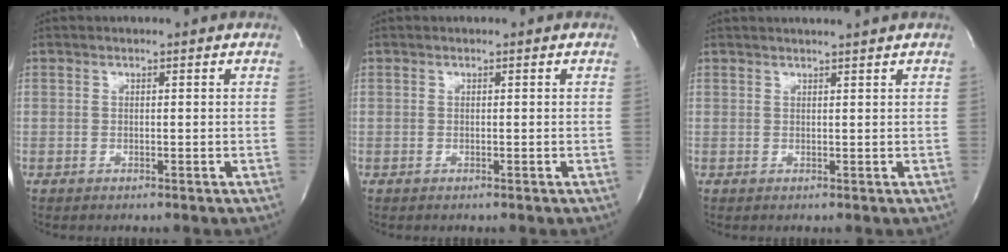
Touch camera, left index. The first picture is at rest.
{"total": 0.0}
{"total": 3.7, "force": [3.3, -0.8, 1.4], "torque": [-0.015, 0.008, 0.040]}